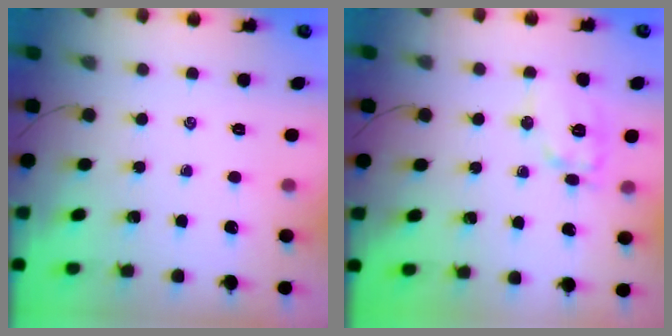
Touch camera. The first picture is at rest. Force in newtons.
{"total": 10.5, "press": 10.5, "slide": 0.3}